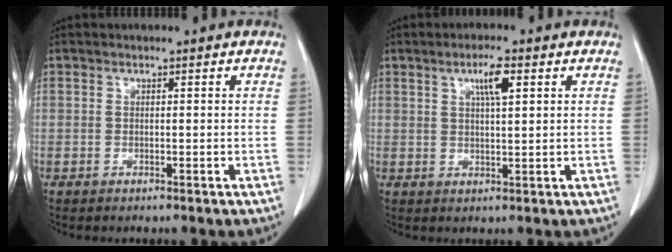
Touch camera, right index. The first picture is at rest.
{"total": 4.2, "force": [1.8, 0.5, 3.8], "torque": [-0.066, 0.001, 0.032]}